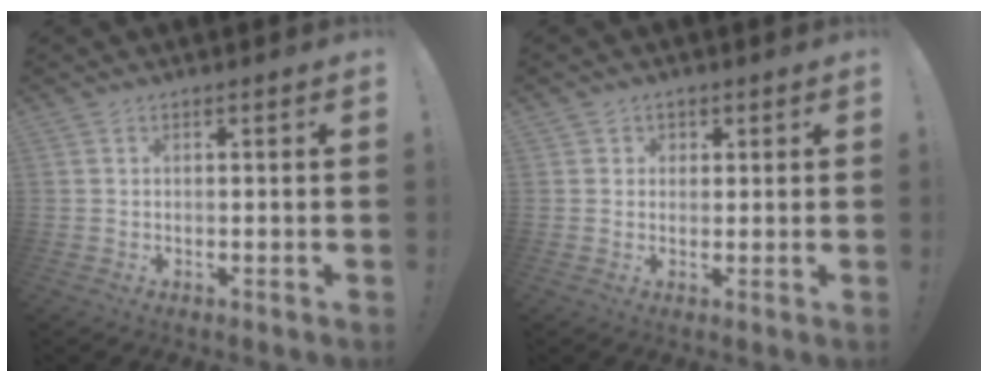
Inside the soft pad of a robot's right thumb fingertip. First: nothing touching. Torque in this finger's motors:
{"motor_torque": [0.04, -0.35, -0.18, 0.28, -0.02]}